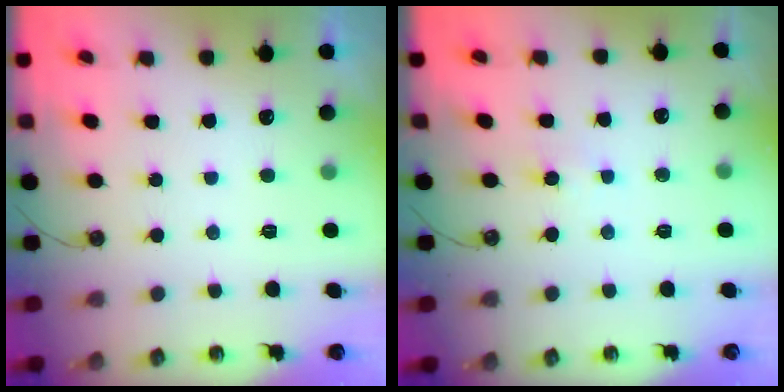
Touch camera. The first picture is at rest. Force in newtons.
{"total": 3.6, "press": 3.5, "slide": 0.4}